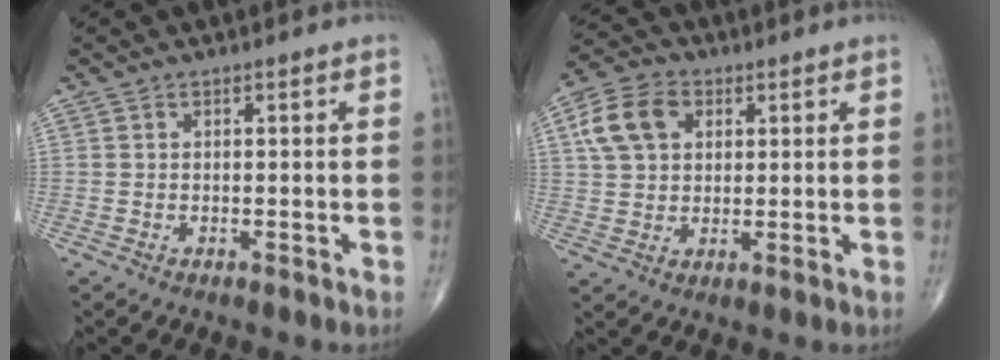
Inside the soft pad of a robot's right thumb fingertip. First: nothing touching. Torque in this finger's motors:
{"motor_torque": [-0.22, 0.30, 0.14, 0.00, 0.13]}